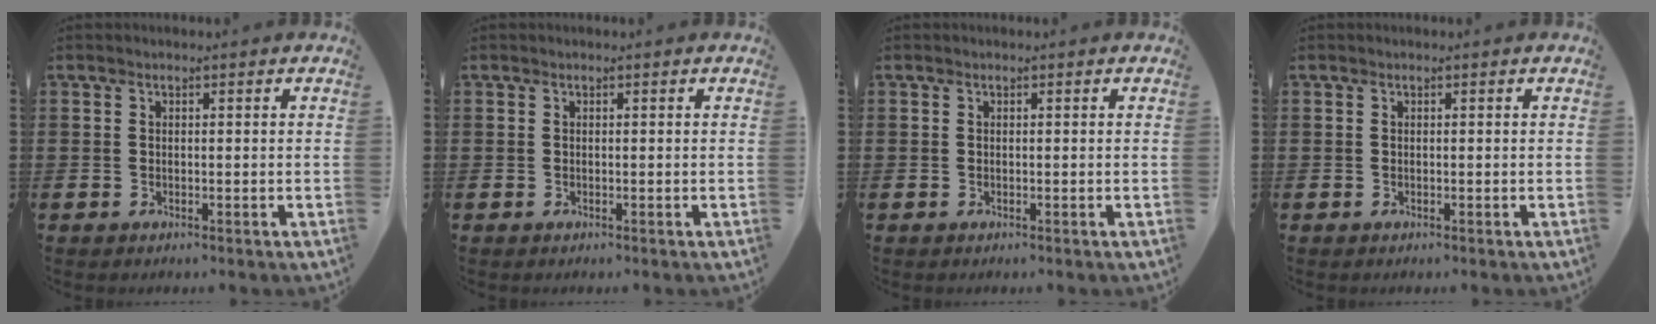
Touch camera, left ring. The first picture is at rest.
{"total": 0.0}
{"total": 0.0}
{"total": 0.0}